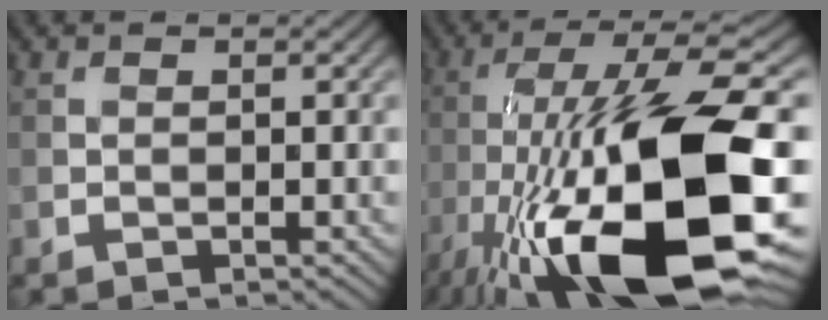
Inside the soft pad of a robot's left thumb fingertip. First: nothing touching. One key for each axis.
{"total": 21.4, "fx": -7.0, "fy": 7.3, "fz": 18.8, "tx": -0.331, "ty": 0.005, "tz": -0.124}